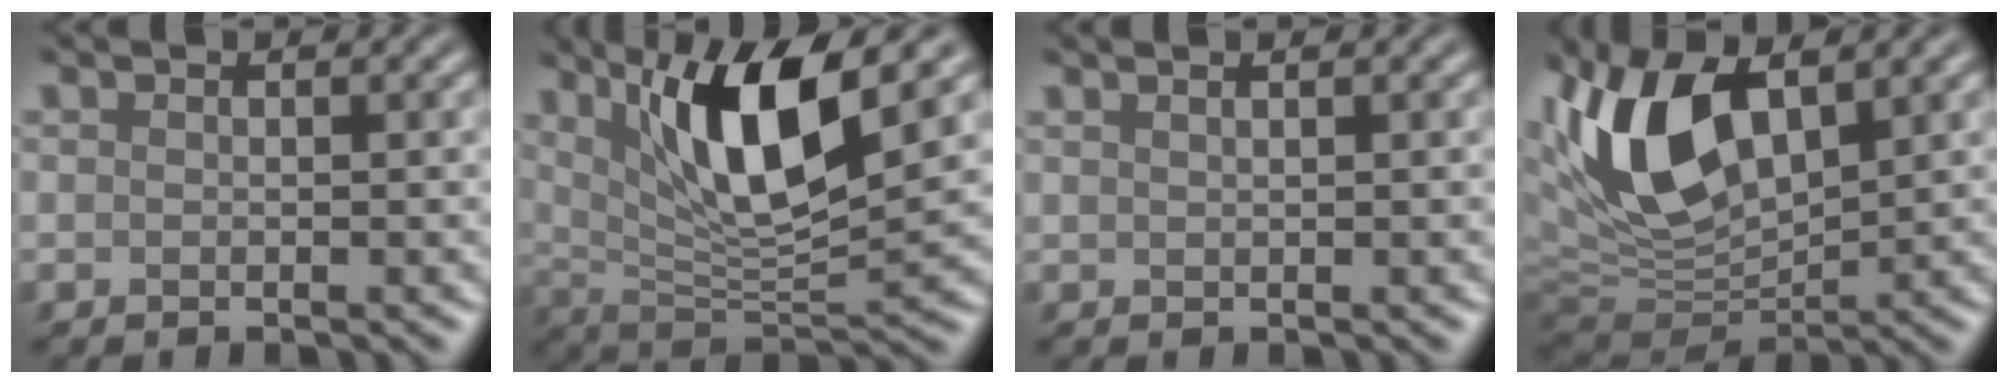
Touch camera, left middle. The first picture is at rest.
{"total": 9.7, "force": [3.7, 2.6, 8.5], "torque": [-0.138, -0.013, 0.068]}
{"total": 1.1, "force": [0.8, 0.4, 0.6], "torque": [-0.001, -0.001, 0.005]}
{"total": 11.0, "force": [3.6, 5.6, 8.8], "torque": [-0.200, 0.008, 0.058]}